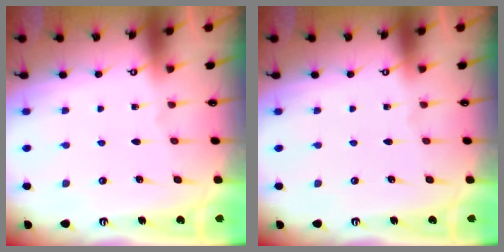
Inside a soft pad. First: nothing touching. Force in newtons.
{"total": 0.0}